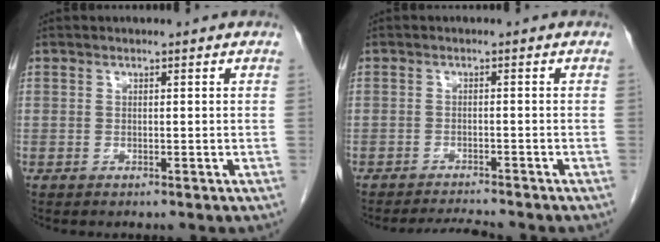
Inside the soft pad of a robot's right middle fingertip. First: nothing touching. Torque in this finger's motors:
{"motor_torque": [0.02, -0.01, 0.00, 0.00]}